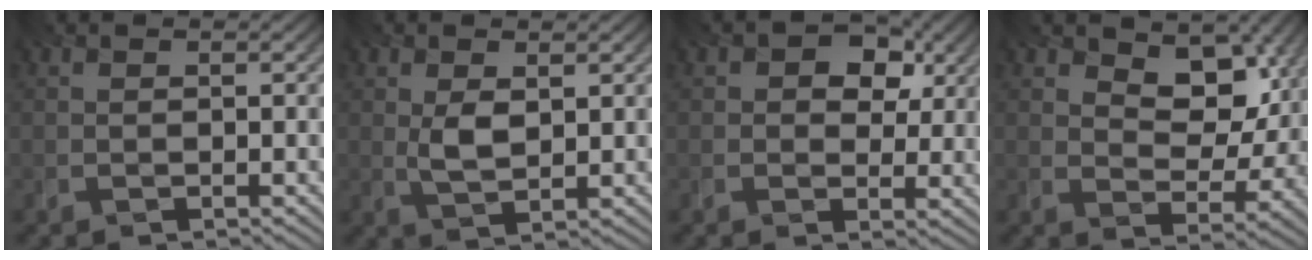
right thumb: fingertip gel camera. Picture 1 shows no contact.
{"total": 3.2, "force": [0.8, 1.7, 2.6], "torque": [-0.059, -0.006, 0.021]}
{"total": 6.3, "force": [2.7, 4.3, 3.7], "torque": [-0.051, -0.002, 0.031]}
{"total": 8.6, "force": [3.6, 5.4, 5.6], "torque": [-0.085, -0.008, 0.058]}